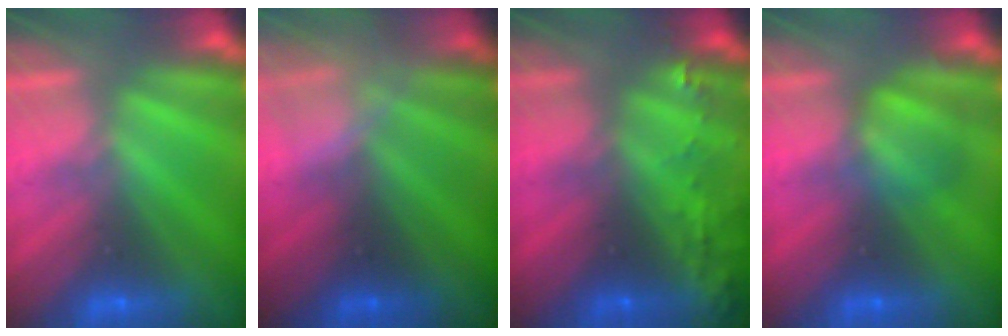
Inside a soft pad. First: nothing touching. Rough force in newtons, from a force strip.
{"total": 2.6}
{"total": 7.7}
{"total": 2.5}